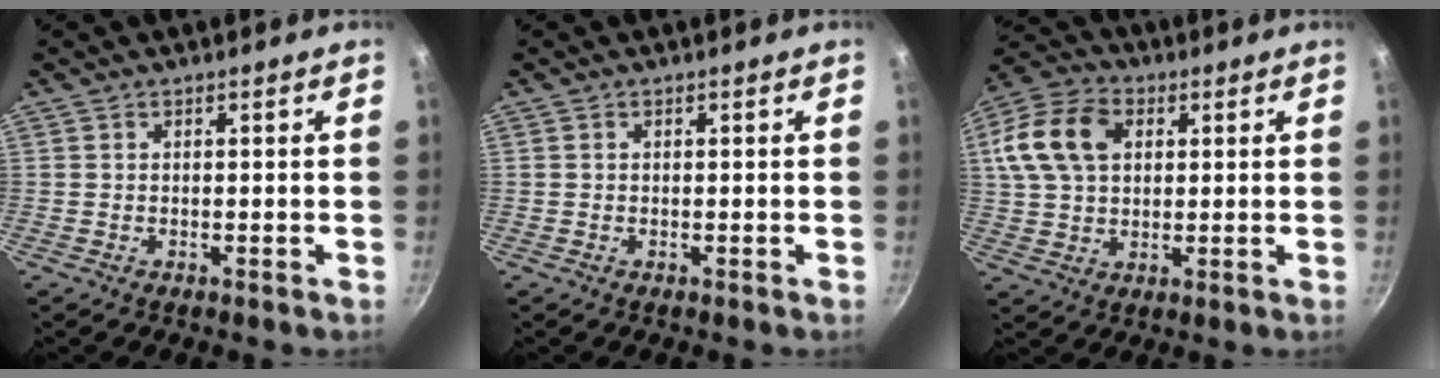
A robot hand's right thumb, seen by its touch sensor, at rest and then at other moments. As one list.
[{"total": 0.0}, {"total": 14.3, "force": [3.8, 10.0, 9.4], "torque": [-0.169, 0.013, 0.058]}]